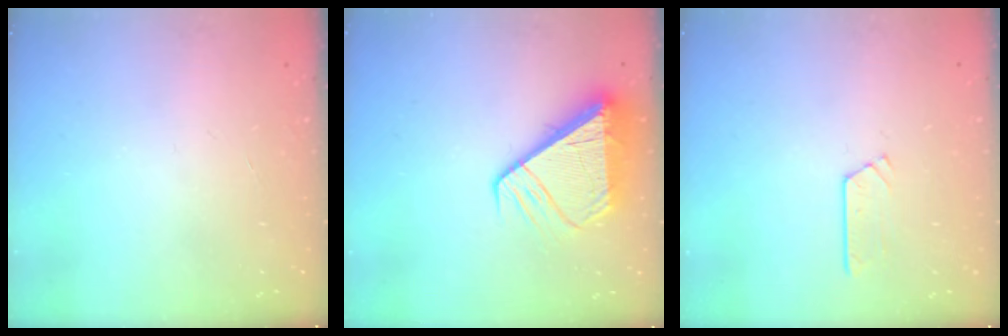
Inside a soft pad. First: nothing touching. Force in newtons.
{"total": 10.9, "press": 10.8, "slide": 1.2}
{"total": 2.8, "press": 2.8, "slide": 0.3}